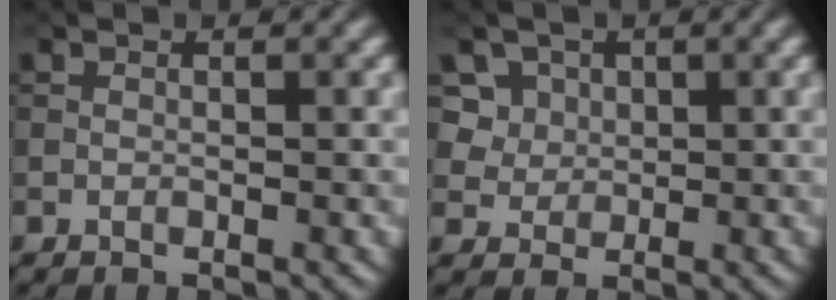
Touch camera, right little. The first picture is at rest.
{"total": 6.1, "force": [3.0, 4.8, 2.4], "torque": [-0.050, 0.003, 0.048]}